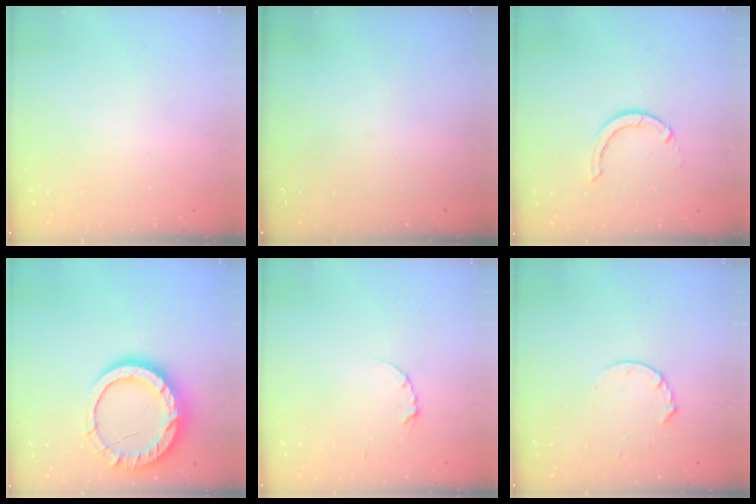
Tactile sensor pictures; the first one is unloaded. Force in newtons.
{"total": 0.0}
{"total": 3.7, "press": 3.7, "slide": 0.3}
{"total": 16.7, "press": 16.6, "slide": 1.4}
{"total": 3.7, "press": 3.7, "slide": 0.4}
{"total": 4.2, "press": 4.2, "slide": 0.5}